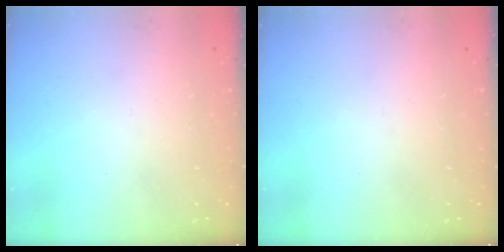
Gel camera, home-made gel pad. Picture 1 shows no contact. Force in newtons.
{"total": 0.0}